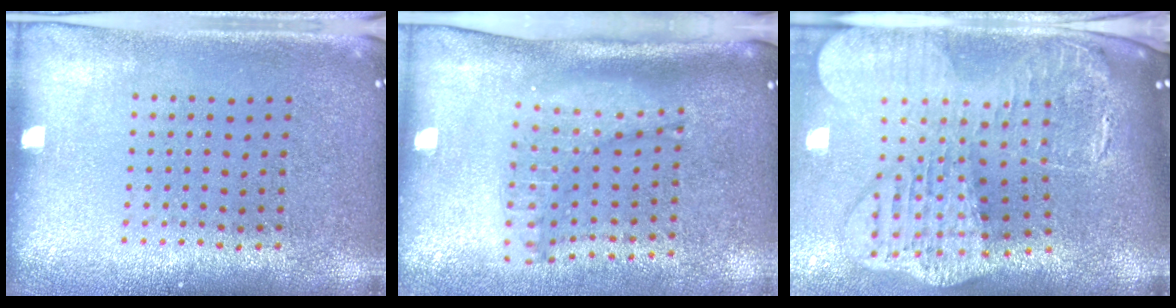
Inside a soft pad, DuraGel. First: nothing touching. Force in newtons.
{"total": 1.4, "press": 1.3, "slide": 0.6}
{"total": 4.5, "press": 3.3, "slide": 3.0}